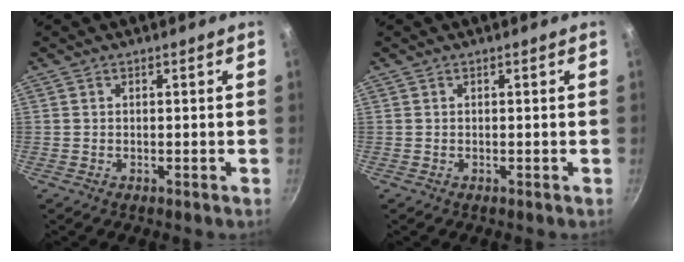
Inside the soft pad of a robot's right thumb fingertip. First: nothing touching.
{"total": 0.0}